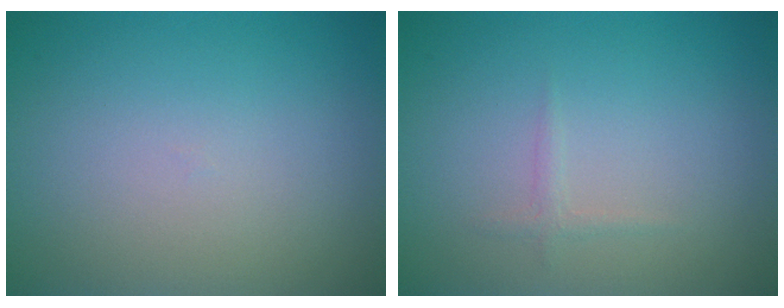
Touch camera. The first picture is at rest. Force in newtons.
{"total": 0.7, "press": 0.7, "slide": 0.1}